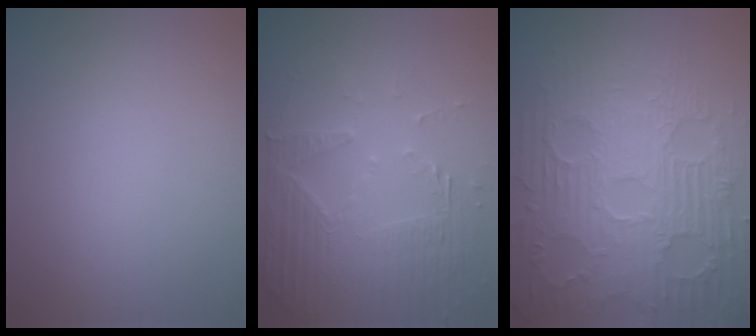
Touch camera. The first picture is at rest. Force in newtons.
{"total": 4.9, "press": 4.3, "slide": 2.3}
{"total": 9.1, "press": 6.7, "slide": 6.2}